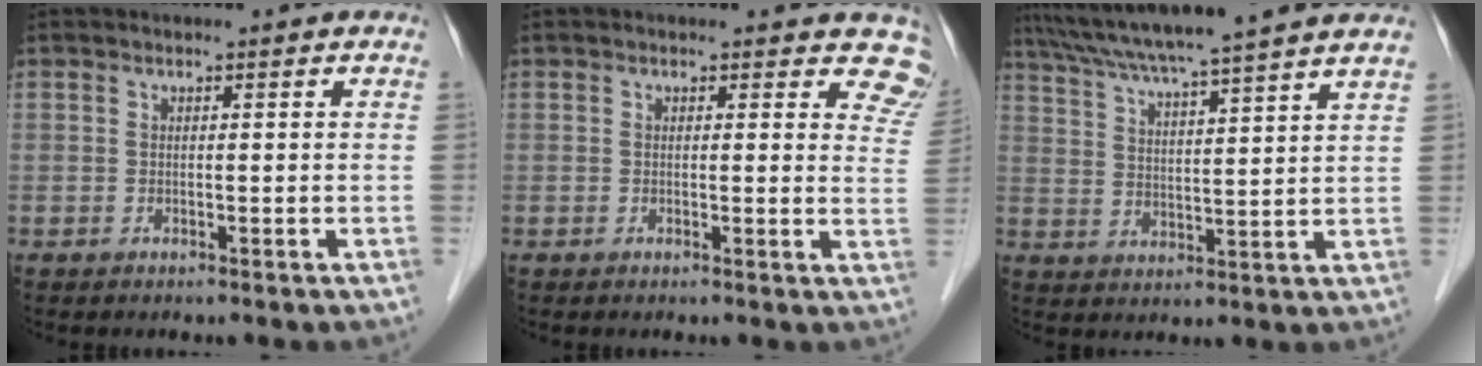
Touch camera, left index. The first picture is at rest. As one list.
[{"total": 5.5, "force": [5.0, 2.3, 0.7], "torque": [0.030, -0.021, 0.016]}, {"total": 17.4, "force": [15.1, -1.0, 8.6], "torque": [-0.150, 0.020, 0.216]}]